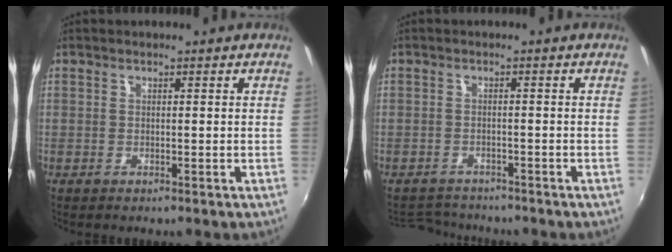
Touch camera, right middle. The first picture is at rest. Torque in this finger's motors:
{"motor_torque": [-0.68, -0.23, -0.23, -0.05]}